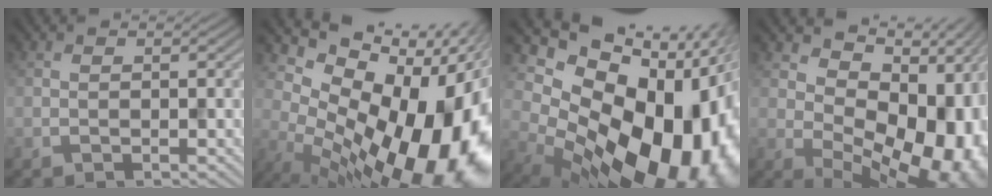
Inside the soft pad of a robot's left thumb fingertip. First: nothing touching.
{"total": 18.6, "force": [-0.2, 10.9, 15.1], "torque": [-0.190, -0.036, 0.036]}
{"total": 20.6, "force": [-2.0, 14.1, 14.9], "torque": [-0.226, -0.054, 0.002]}
{"total": 16.8, "force": [1.1, 10.6, 13.0], "torque": [-0.128, -0.007, 0.052]}